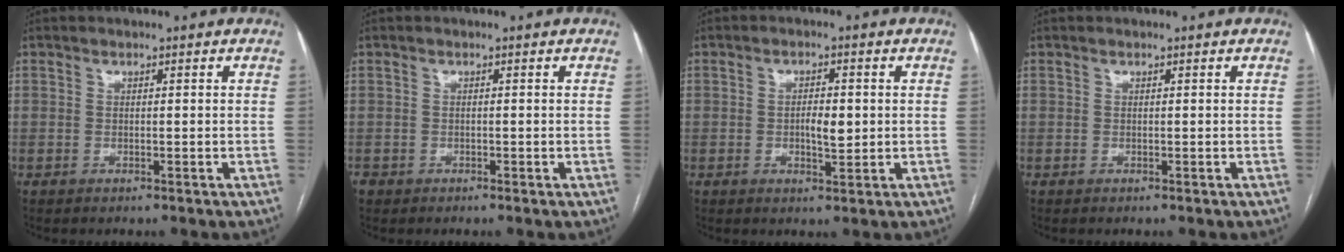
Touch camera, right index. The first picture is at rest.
{"total": 1.1, "force": [-0.6, 1.0, 0.1], "torque": [0.000, 0.005, -0.012]}
{"total": 3.6, "force": [-0.1, 1.2, 3.4], "torque": [-0.056, 0.000, 0.000]}
{"total": 0.0}